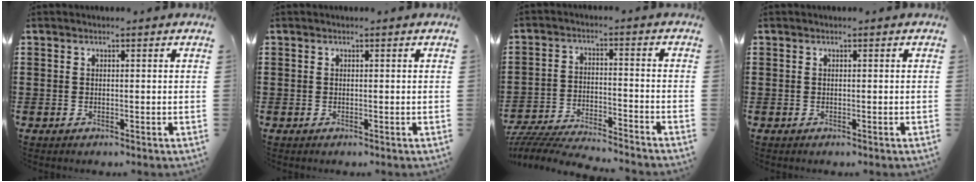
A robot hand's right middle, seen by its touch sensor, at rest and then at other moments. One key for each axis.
{"total": 0.0}
{"total": 6.0, "fx": -5.9, "fy": 0.3, "fz": 1.2, "tx": -0.028, "ty": 0.002, "tz": -0.117}
{"total": 0.0}